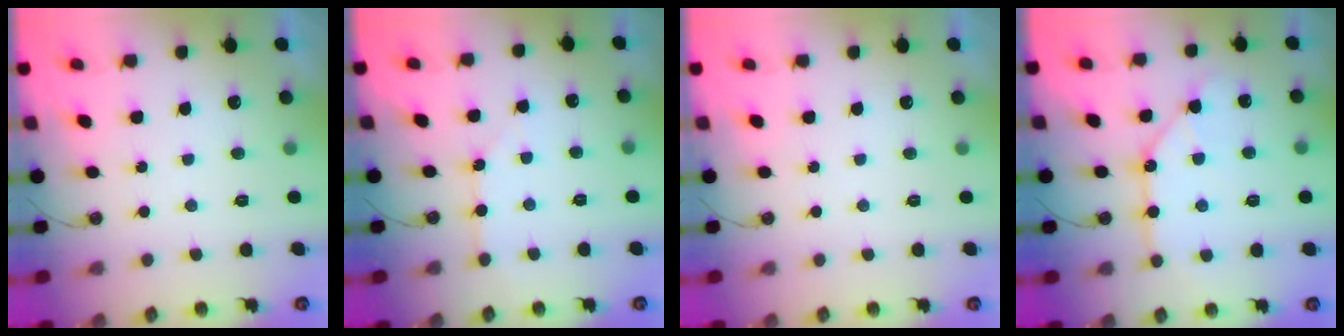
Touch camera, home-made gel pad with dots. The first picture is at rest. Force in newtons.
{"total": 3.1, "press": 3.0, "slide": 0.4}
{"total": 0.0}
{"total": 10.8, "press": 10.7, "slide": 1.3}